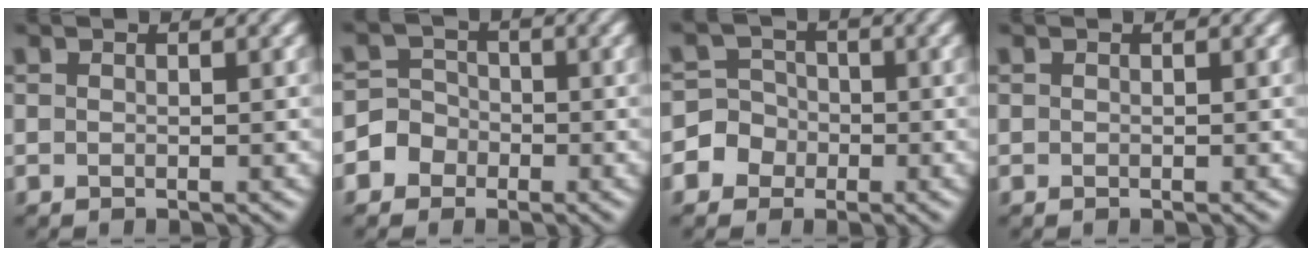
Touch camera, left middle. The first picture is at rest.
{"total": 2.8, "force": [-1.4, 2.5, 0.0], "torque": [0.018, 0.012, -0.035]}
{"total": 3.7, "force": [-1.5, 3.4, 0.1], "torque": [0.023, 0.013, -0.042]}
{"total": 0.0}